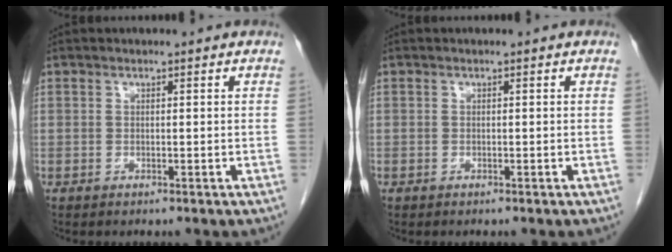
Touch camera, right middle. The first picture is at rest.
{"total": 0.0}